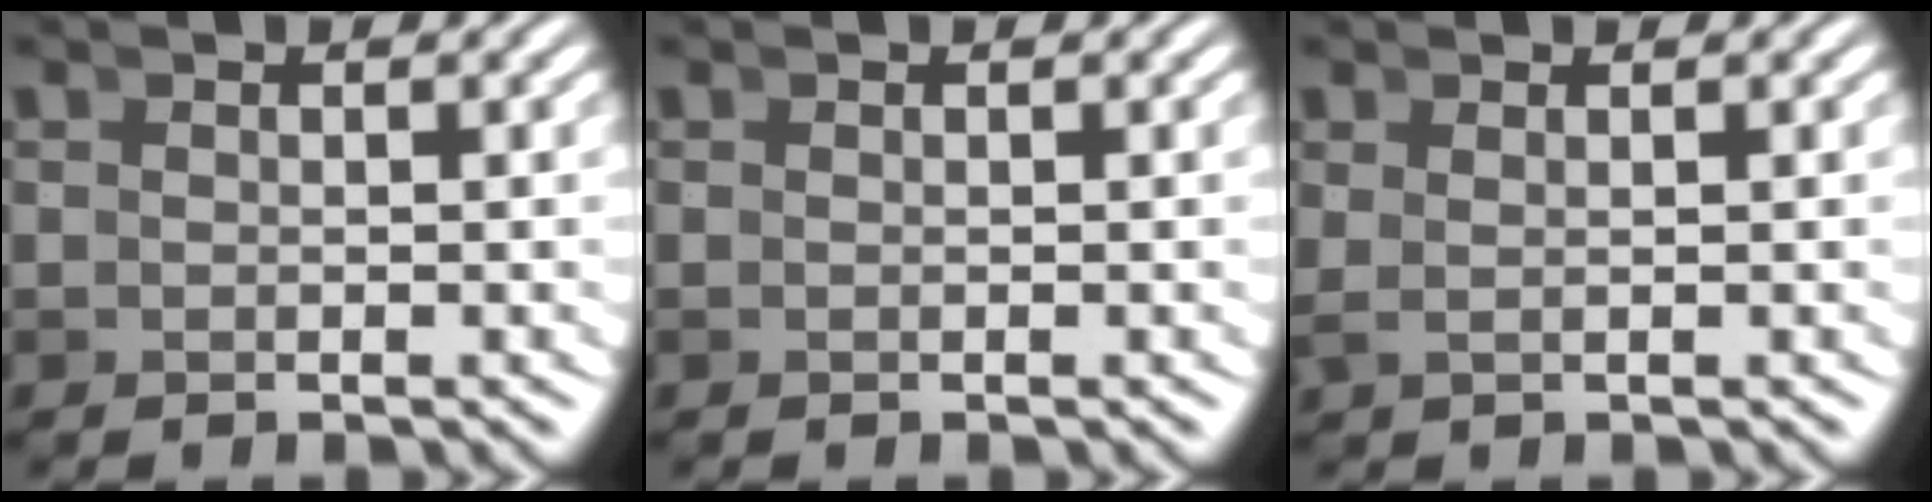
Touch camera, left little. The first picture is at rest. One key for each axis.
{"total": 0.0}
{"total": 0.8, "fx": 0.5, "fy": -0.4, "fz": 0.6, "tx": -0.008, "ty": -0.003, "tz": 0.014}